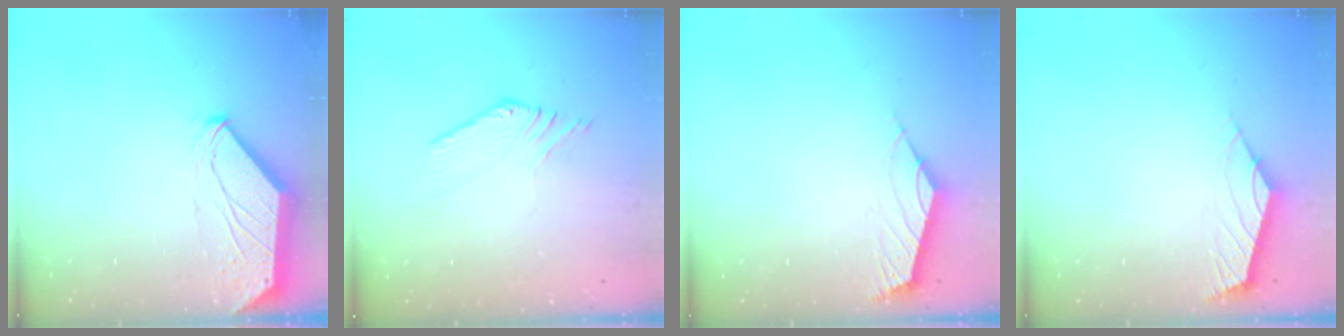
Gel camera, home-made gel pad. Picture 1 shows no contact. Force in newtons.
{"total": 0.0}
{"total": 2.5, "press": 2.4, "slide": 0.6}
{"total": 2.5, "press": 2.4, "slide": 0.6}